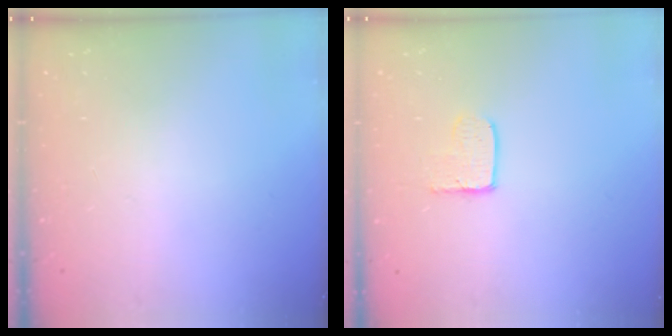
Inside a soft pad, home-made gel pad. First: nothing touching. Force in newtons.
{"total": 3.8, "press": 3.8, "slide": 0.4}